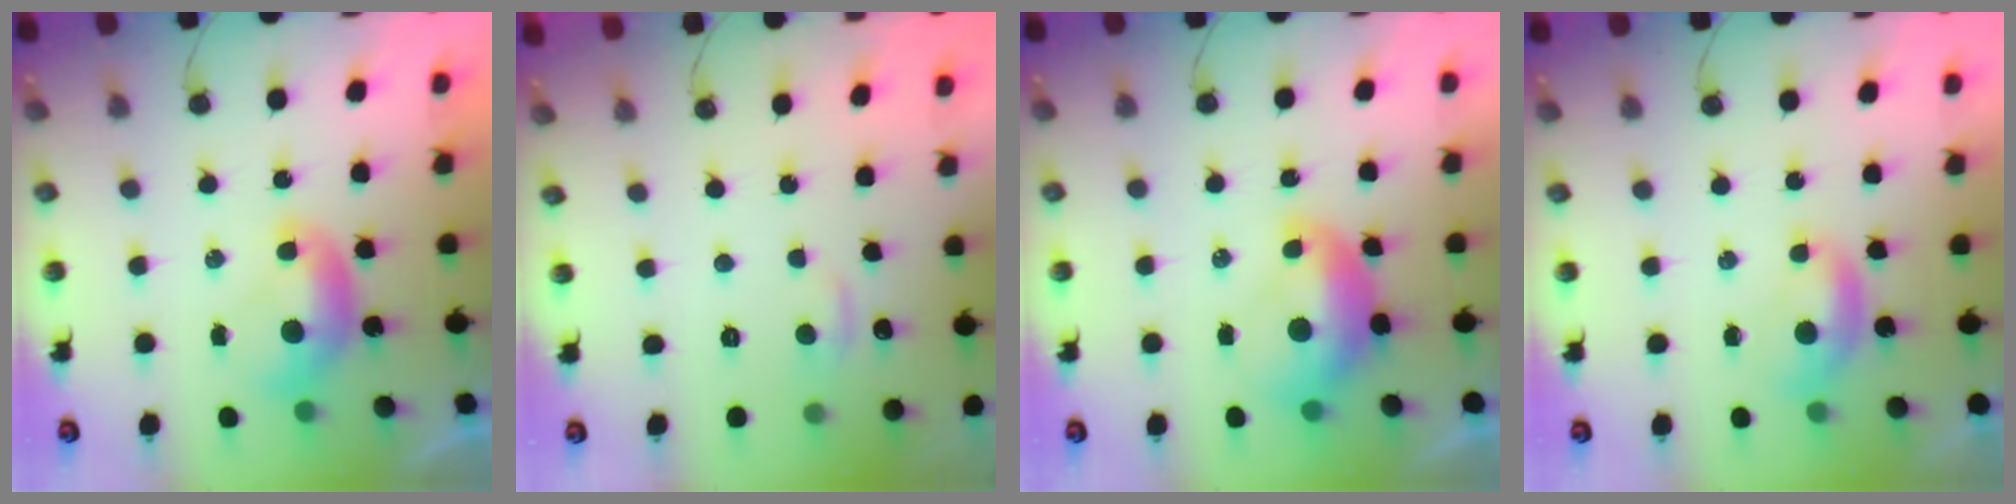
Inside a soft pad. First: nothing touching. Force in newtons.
{"total": 0.9, "press": 0.6, "slide": 0.7}
{"total": 2.4, "press": 2.3, "slide": 0.7}
{"total": 0.0}